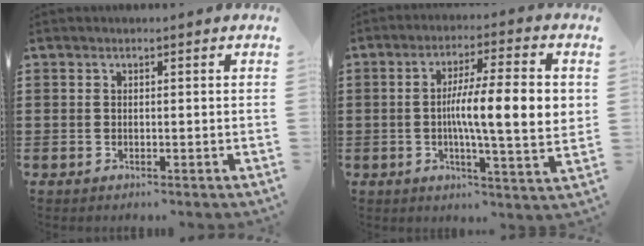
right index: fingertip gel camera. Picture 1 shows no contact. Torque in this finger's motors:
{"motor_torque": [2.14, 0.00, 1.05, 0.21]}